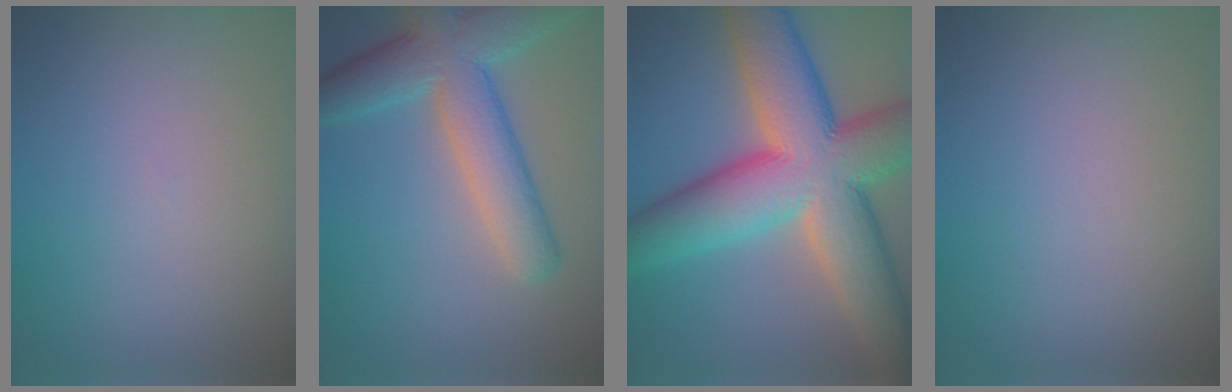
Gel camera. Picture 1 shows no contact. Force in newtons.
{"total": 7.5, "press": 7.5, "slide": 0.4}
{"total": 15.2, "press": 15.2, "slide": 0.8}
{"total": 0.0}